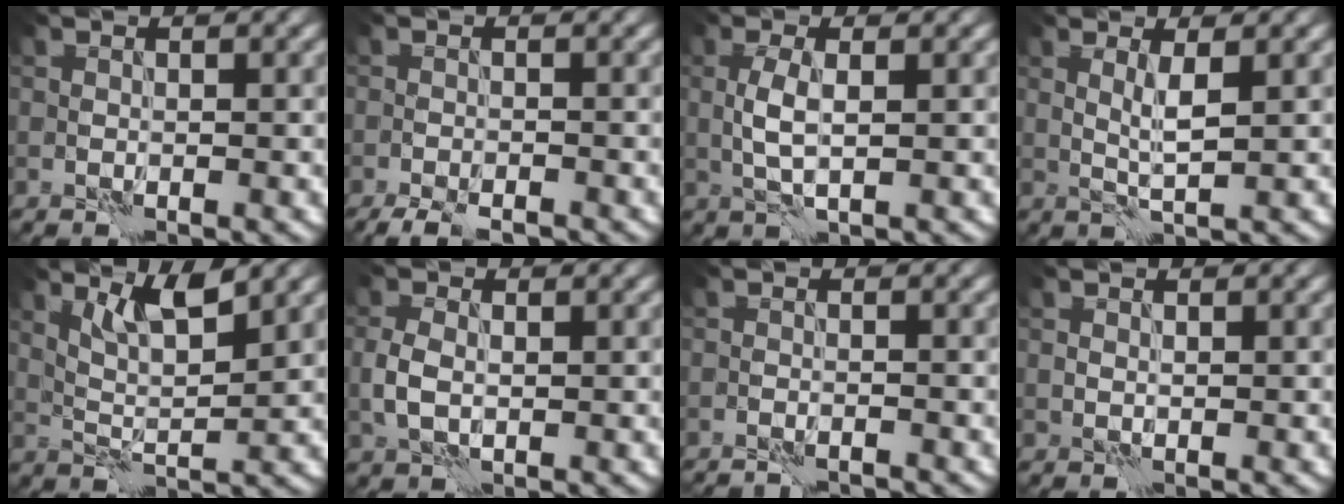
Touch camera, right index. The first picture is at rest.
{"total": 4.6, "force": [-4.0, 1.3, 2.0], "torque": [-0.033, -0.013, -0.063]}
{"total": 2.2, "force": [0.3, 0.5, 2.1], "torque": [-0.050, 0.003, 0.005]}
{"total": 1.8, "force": [0.8, -0.1, 1.6], "torque": [-0.033, -0.002, 0.016]}
{"total": 3.6, "force": [2.4, 0.4, 2.6], "torque": [-0.052, -0.006, 0.049]}
{"total": 2.6, "force": [-0.3, 1.7, 1.9], "torque": [-0.046, -0.001, -0.005]}
{"total": 2.8, "force": [-2.7, 0.2, 0.5], "torque": [-0.005, 0.004, -0.040]}
{"total": 0.0}